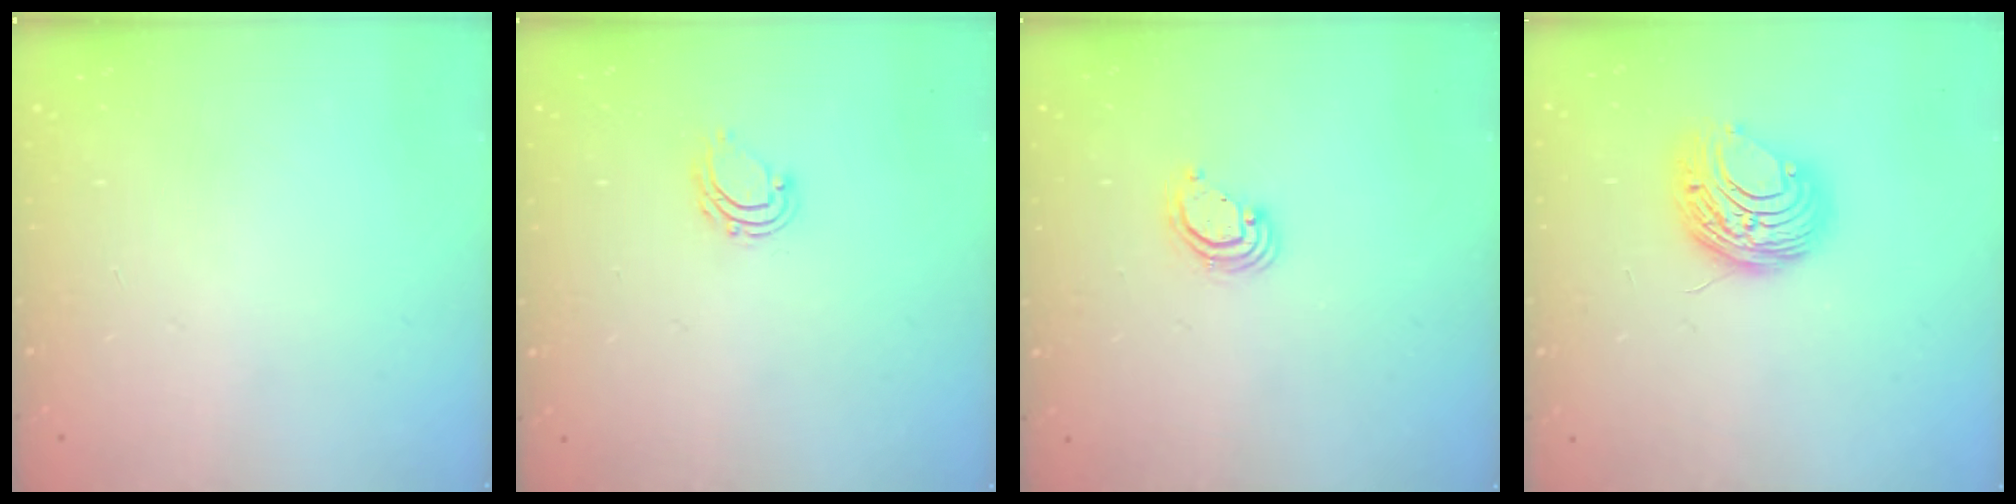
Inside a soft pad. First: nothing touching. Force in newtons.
{"total": 5.2, "press": 5.1, "slide": 0.7}
{"total": 3.8, "press": 3.8, "slide": 0.1}
{"total": 9.0, "press": 9.0, "slide": 0.5}